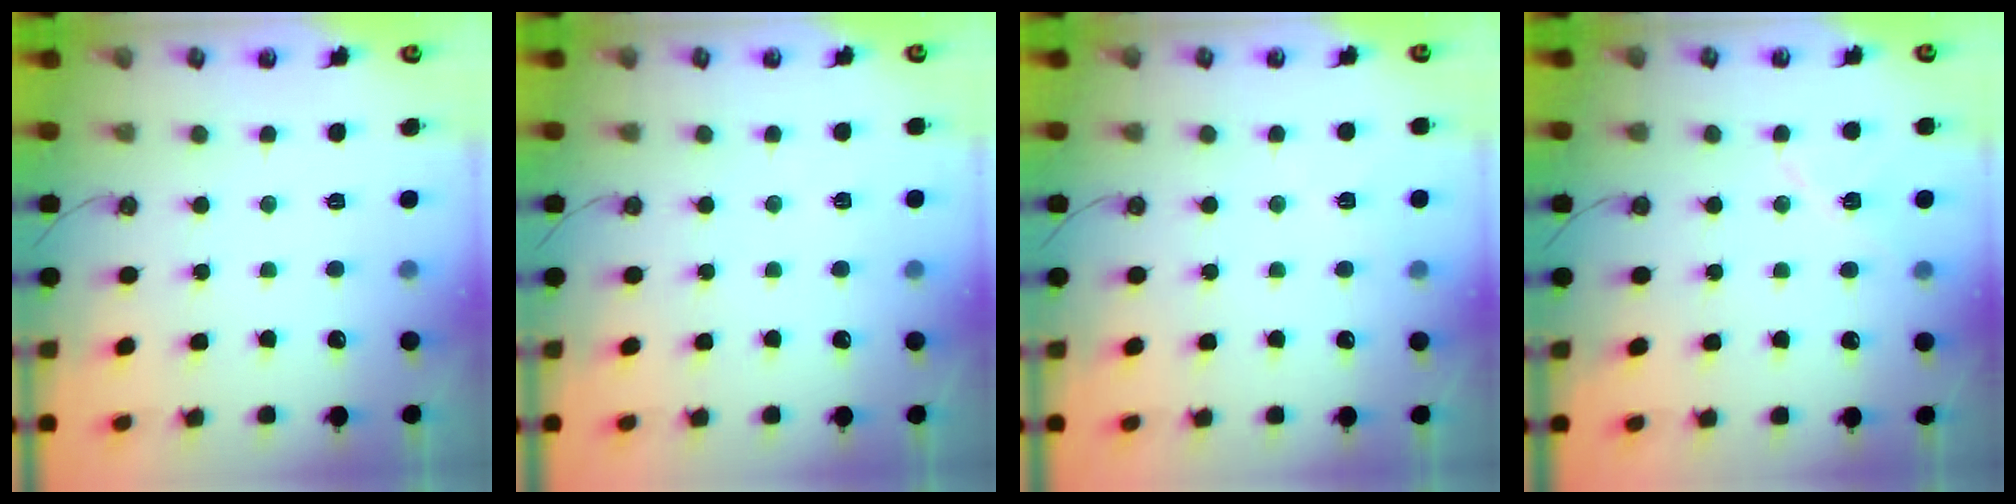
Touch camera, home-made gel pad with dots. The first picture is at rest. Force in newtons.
{"total": 1.5, "press": 1.4, "slide": 0.4}
{"total": 4.2, "press": 3.4, "slide": 2.4}
{"total": 8.2, "press": 6.9, "slide": 4.4}